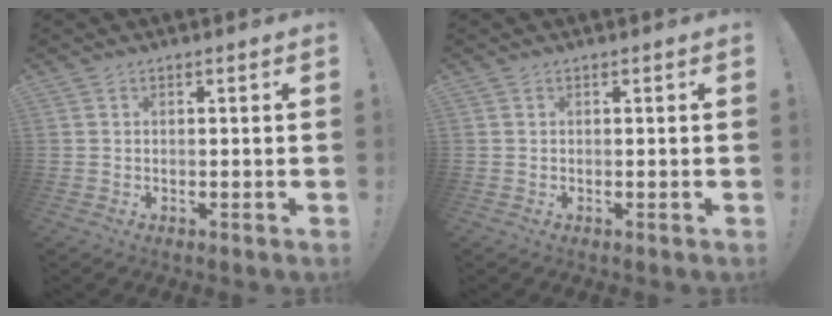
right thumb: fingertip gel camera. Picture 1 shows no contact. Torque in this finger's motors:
{"motor_torque": [0.01, 0.01, 0.13, -0.07, 0.00]}